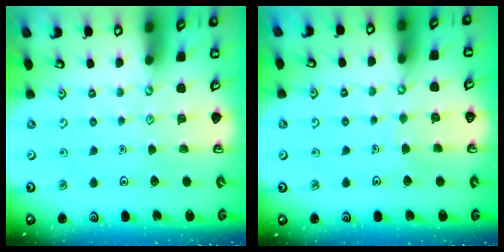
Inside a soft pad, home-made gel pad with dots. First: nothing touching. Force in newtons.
{"total": 2.4, "press": 2.4, "slide": 0.1}